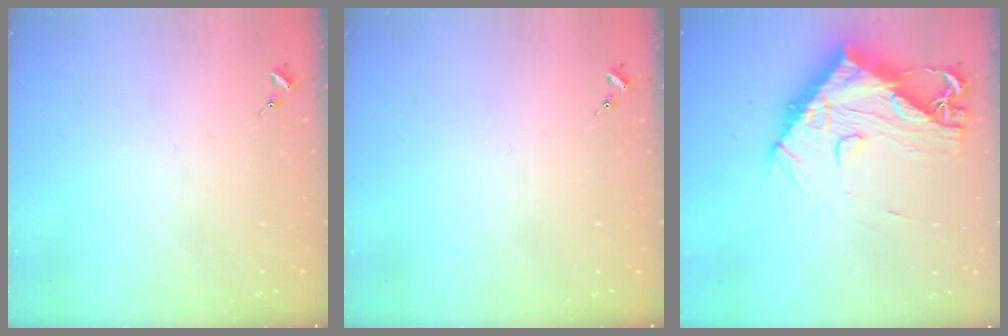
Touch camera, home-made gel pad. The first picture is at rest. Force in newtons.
{"total": 0.0}
{"total": 18.4, "press": 18.3, "slide": 1.6}